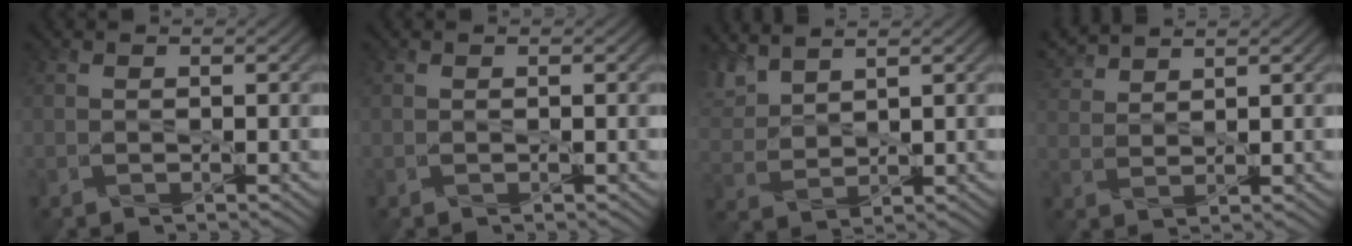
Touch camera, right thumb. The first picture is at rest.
{"total": 0.0}
{"total": 4.8, "force": [3.7, 1.6, 2.6], "torque": [-0.074, 0.010, 0.082]}
{"total": 4.2, "force": [3.7, 0.8, 1.9], "torque": [-0.055, 0.011, 0.079]}